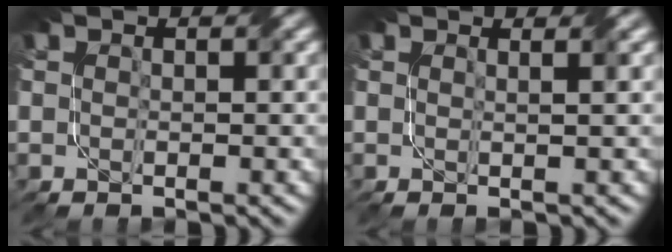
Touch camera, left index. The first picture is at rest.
{"total": 1.6, "force": [1.3, -0.1, 0.9], "torque": [0.002, 0.008, -0.002]}